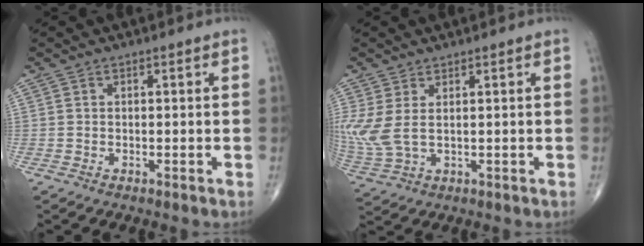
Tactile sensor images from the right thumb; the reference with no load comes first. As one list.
[{"total": 7.1, "force": [1.2, 3.6, 6.0], "torque": [-0.165, -0.001, 0.038]}]